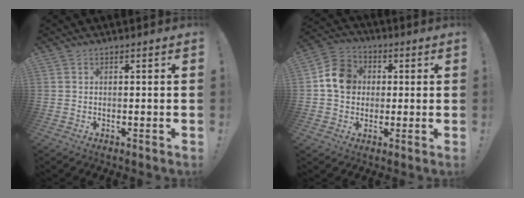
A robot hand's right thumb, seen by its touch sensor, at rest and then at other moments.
{"total": 11.3, "force": [1.6, 9.8, 5.4], "torque": [-0.063, 0.012, 0.035]}